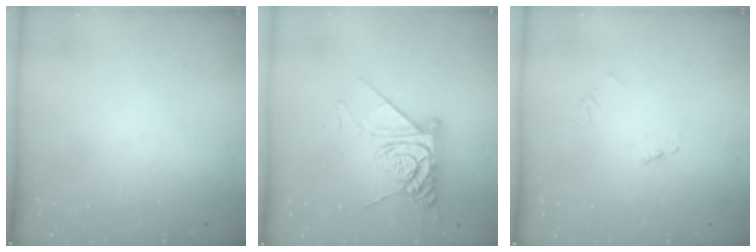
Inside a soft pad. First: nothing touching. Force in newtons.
{"total": 14.4, "press": 14.4, "slide": 1.3}
{"total": 2.1, "press": 2.1, "slide": 0.1}